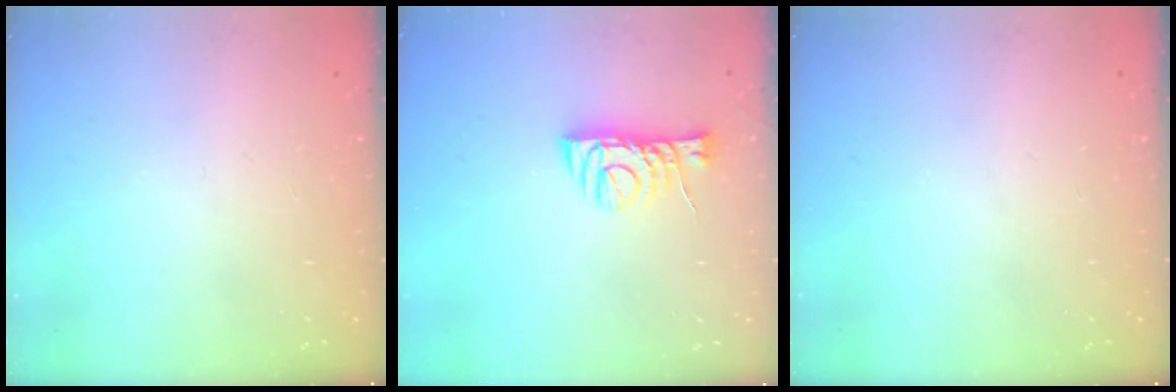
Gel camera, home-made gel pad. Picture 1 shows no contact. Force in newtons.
{"total": 8.3, "press": 8.2, "slide": 0.7}
{"total": 0.0}